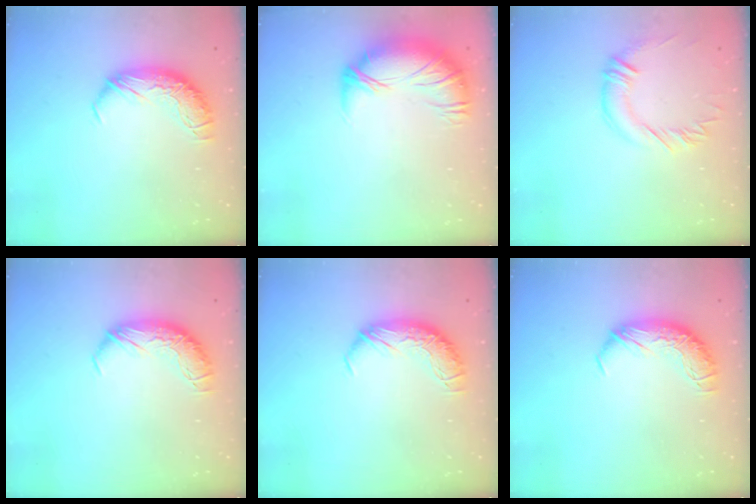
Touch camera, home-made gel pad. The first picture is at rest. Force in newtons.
{"total": 2.7, "press": 1.5, "slide": 2.3}
{"total": 0.9, "press": 0.8, "slide": 0.4}
{"total": 0.0}
{"total": 0.0}
{"total": 0.0}